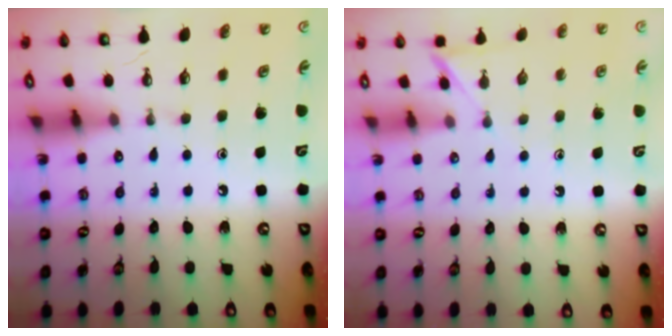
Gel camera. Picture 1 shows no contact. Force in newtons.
{"total": 3.2, "press": 3.2, "slide": 0.5}